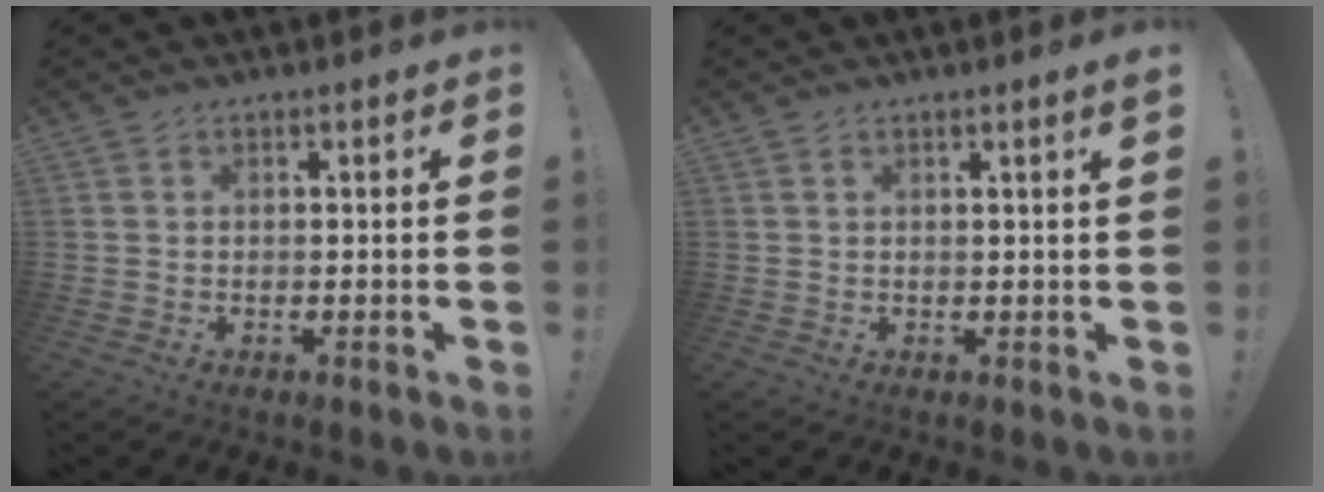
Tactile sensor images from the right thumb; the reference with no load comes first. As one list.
[{"total": 1.5, "force": [0.9, -0.5, 1.1], "torque": [-0.021, -0.003, 0.014]}]